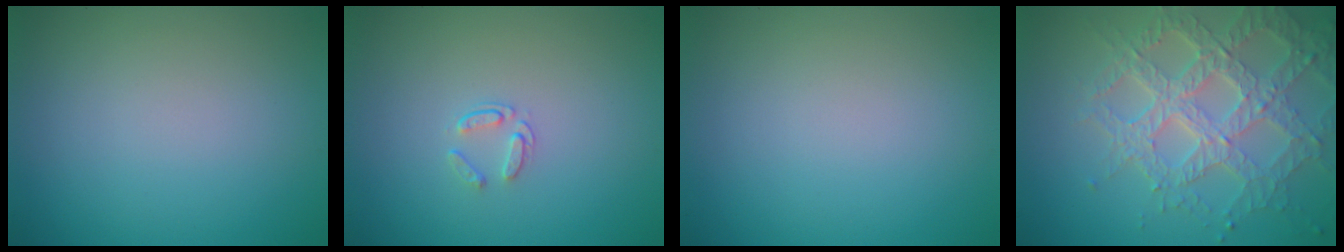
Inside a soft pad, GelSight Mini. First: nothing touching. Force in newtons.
{"total": 1.1, "press": 0.7, "slide": 0.9}
{"total": 0.0}
{"total": 6.9, "press": 5.2, "slide": 4.5}